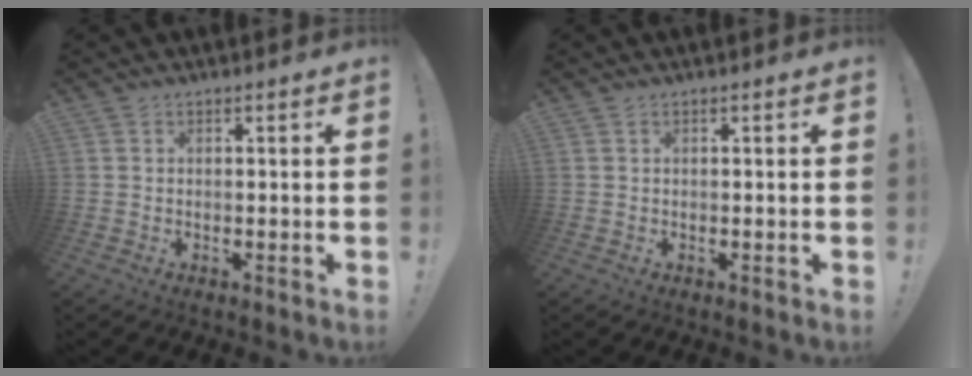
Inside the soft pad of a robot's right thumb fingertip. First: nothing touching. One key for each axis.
{"total": 0.0}